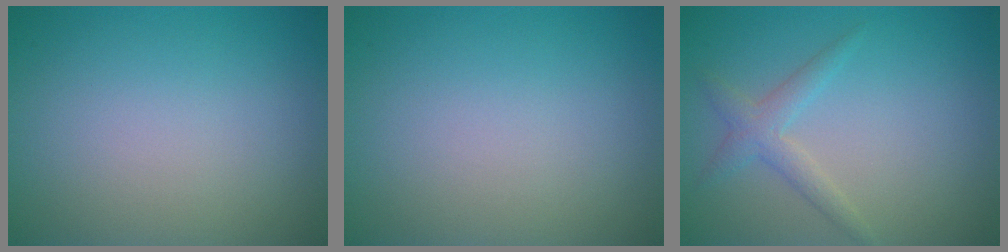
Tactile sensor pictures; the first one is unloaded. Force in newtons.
{"total": 0.0}
{"total": 2.0, "press": 2.0, "slide": 0.1}